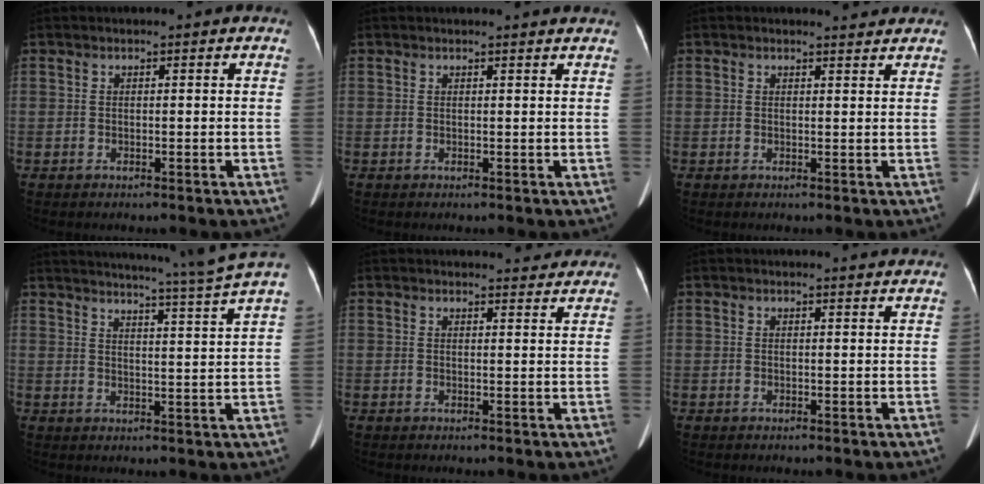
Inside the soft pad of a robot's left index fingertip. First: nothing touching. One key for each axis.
{"total": 3.6, "fx": 3.5, "fy": 0.0, "fz": 0.9, "tx": -0.013, "ty": 0.007, "tz": 0.031}
{"total": 1.9, "fx": 1.9, "fy": 0.1, "fz": 0.0, "tx": -0.007, "ty": -0.006, "tz": 0.022}
{"total": 12.6, "fx": 11.2, "fy": -3.2, "fz": 4.9, "tx": -0.081, "ty": -0.050, "tz": 0.142}
{"total": 5.5, "fx": 5.3, "fy": 1.1, "fz": 1.1, "tx": -0.007, "ty": 0.003, "tz": 0.050}
{"total": 2.8, "fx": 2.7, "fy": 0.0, "fz": 0.6, "tx": -0.010, "ty": 0.003, "tz": 0.026}